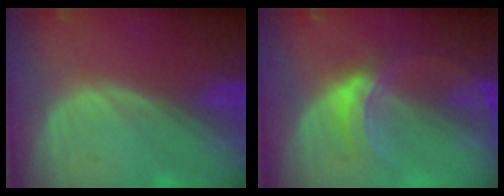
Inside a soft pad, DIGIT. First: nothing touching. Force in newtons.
{"total": 5.1, "press": 4.9, "slide": 1.5}